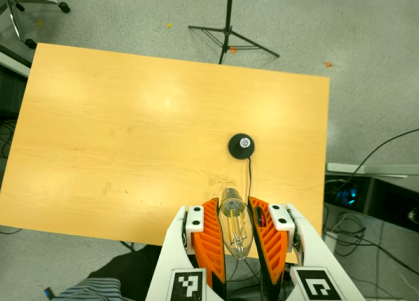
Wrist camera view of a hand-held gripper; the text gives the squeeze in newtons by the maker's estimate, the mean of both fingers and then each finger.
{"total": 19.6, "left": 19.9, "right": 19.3}